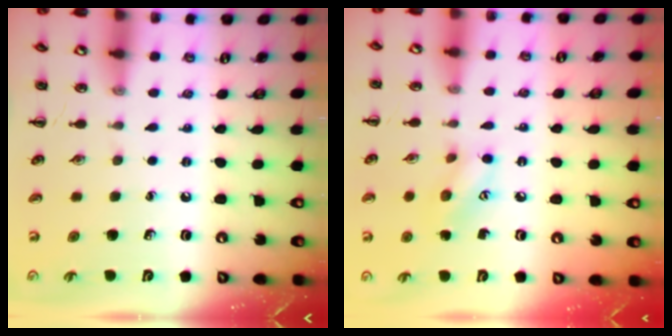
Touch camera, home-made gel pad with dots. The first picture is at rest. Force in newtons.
{"total": 7.7, "press": 7.6, "slide": 0.8}